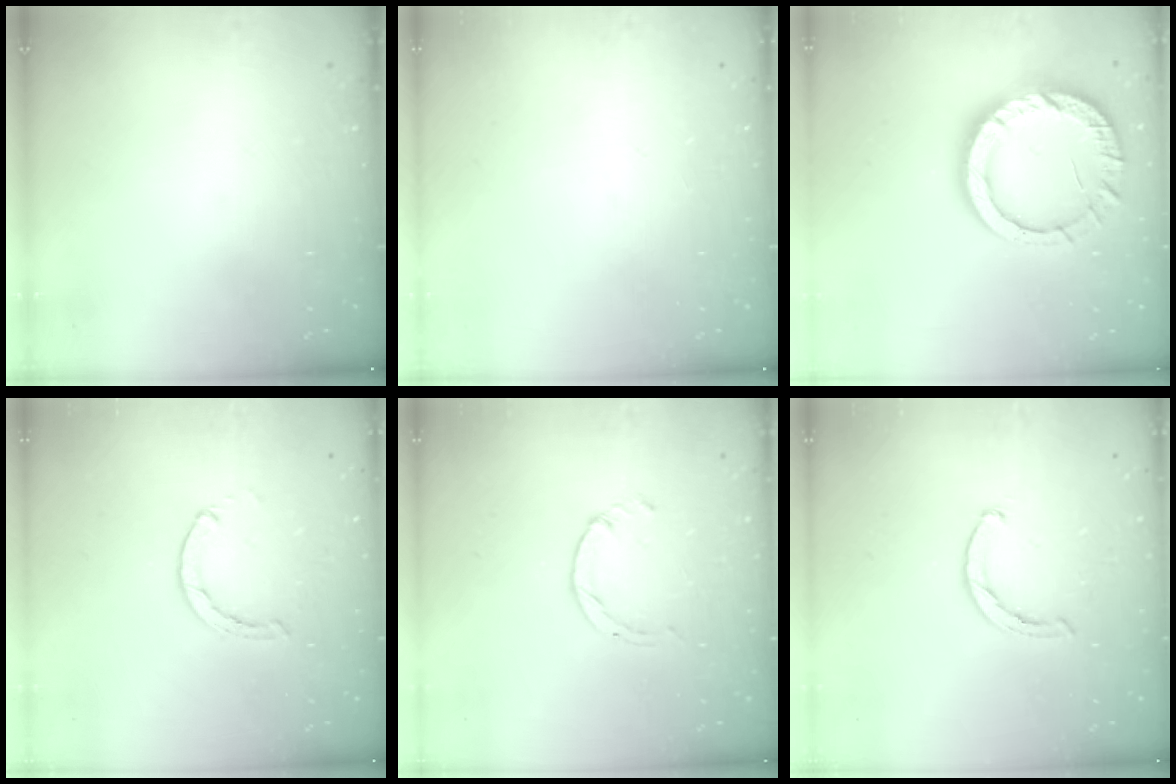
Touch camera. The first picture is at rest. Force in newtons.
{"total": 0.0}
{"total": 15.1, "press": 15.0, "slide": 1.1}
{"total": 1.3, "press": 1.2, "slide": 0.3}
{"total": 1.4, "press": 1.4, "slide": 0.2}
{"total": 2.3, "press": 2.2, "slide": 0.5}